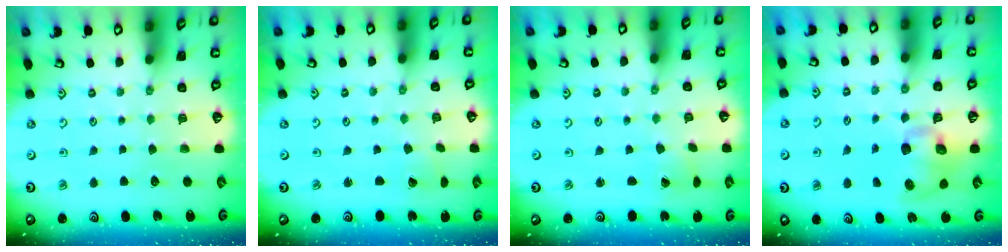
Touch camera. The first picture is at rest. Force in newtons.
{"total": 1.0, "press": 1.0, "slide": 0.1}
{"total": 0.0}
{"total": 9.9, "press": 9.8, "slide": 1.9}